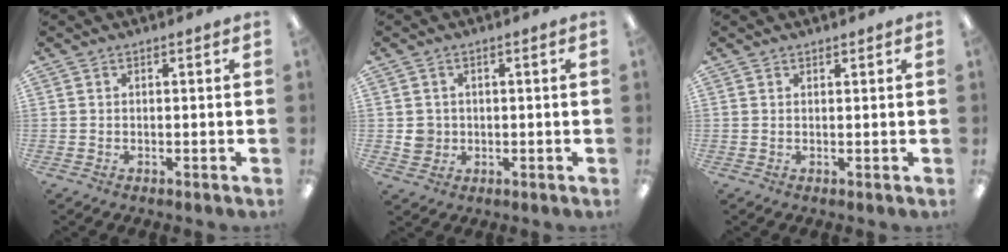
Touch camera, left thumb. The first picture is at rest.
{"total": 3.5, "force": [0.2, 3.4, 0.9], "torque": [-0.004, 0.000, 0.002]}
{"total": 0.7, "force": [0.6, 0.2, 0.1], "torque": [-0.002, 0.000, 0.012]}